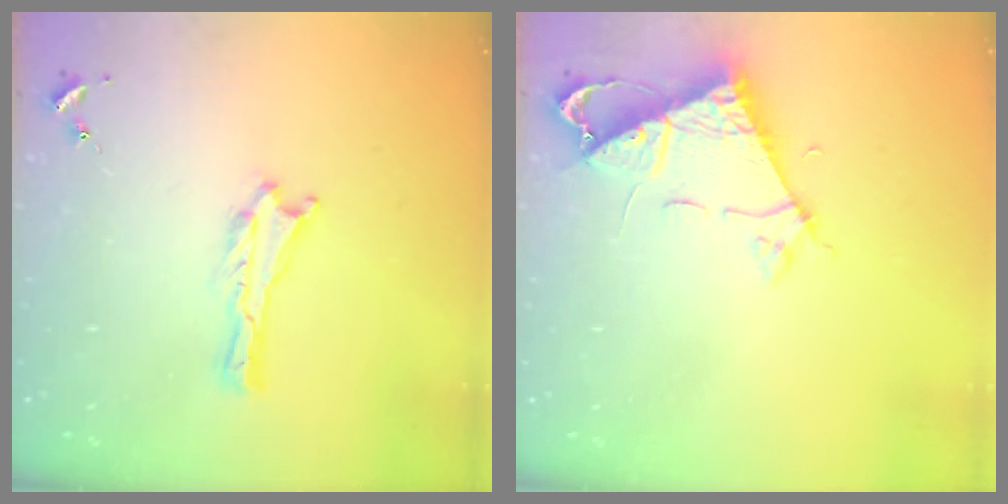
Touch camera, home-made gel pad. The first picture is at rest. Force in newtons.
{"total": 7.1, "press": 7.1, "slide": 0.4}